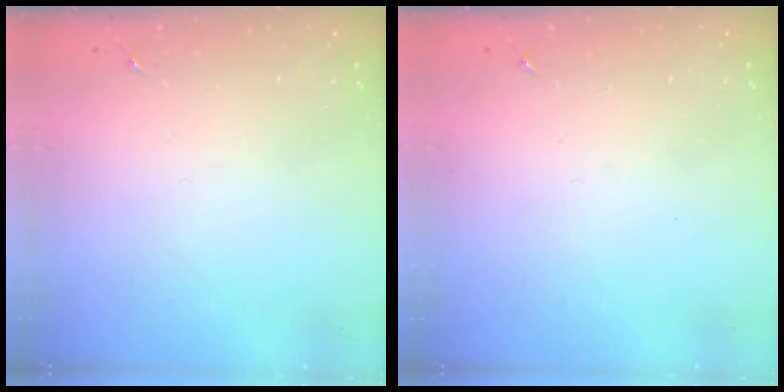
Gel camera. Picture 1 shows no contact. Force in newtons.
{"total": 0.0}